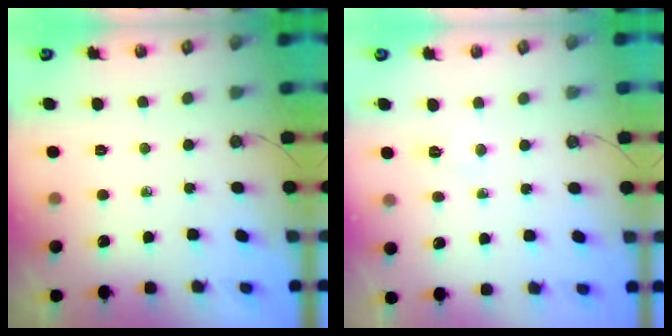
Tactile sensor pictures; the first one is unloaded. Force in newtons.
{"total": 3.6, "press": 3.6, "slide": 0.5}